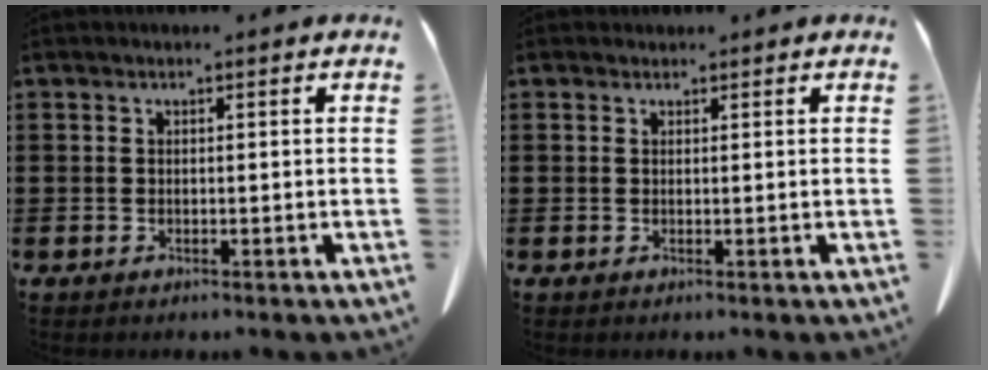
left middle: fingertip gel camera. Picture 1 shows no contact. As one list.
[{"total": 0.6, "force": [0.5, 0.3, 0.0], "torque": [0.006, -0.002, 0.009]}]